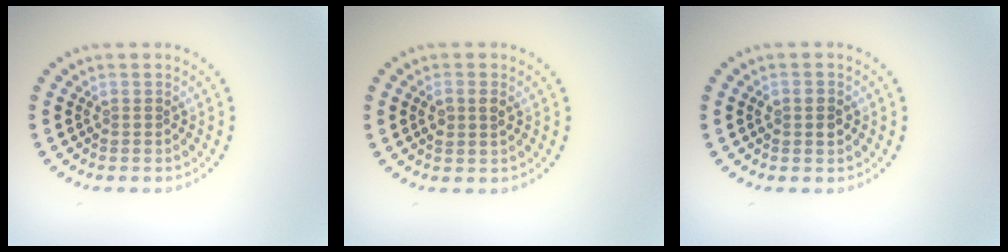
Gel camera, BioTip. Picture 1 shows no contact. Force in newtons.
{"total": 1.7, "press": 1.7, "slide": 0.4}
{"total": 1.8, "press": 1.8, "slide": 0.2}